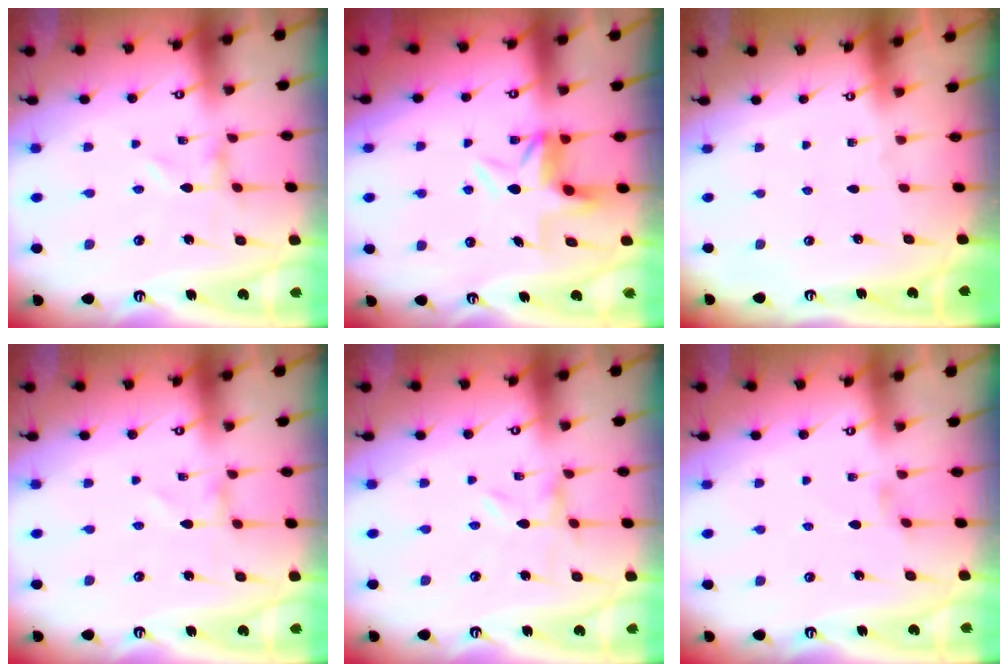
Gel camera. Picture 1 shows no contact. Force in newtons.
{"total": 5.7, "press": 5.7, "slide": 0.5}
{"total": 0.0}
{"total": 0.0}
{"total": 0.0}
{"total": 0.0}